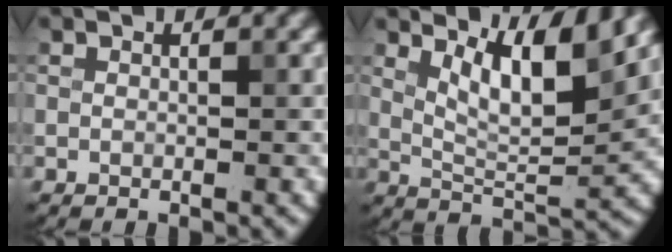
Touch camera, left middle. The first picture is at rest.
{"total": 5.9, "force": [3.0, 1.6, 4.8], "torque": [-0.084, -0.010, 0.055]}